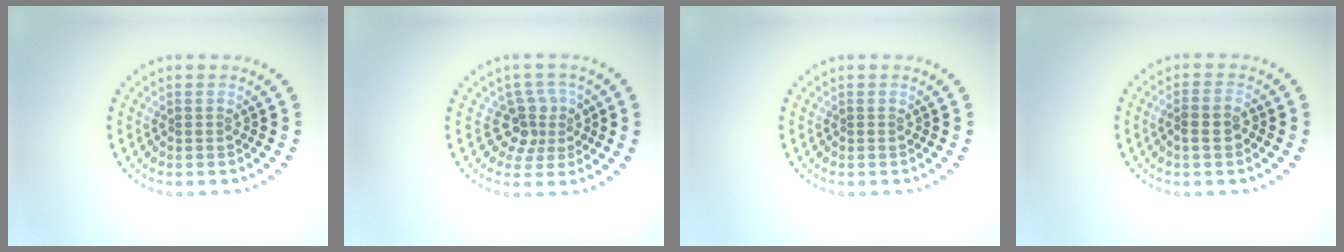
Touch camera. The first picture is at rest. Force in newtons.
{"total": 2.9, "press": 2.2, "slide": 2.0}
{"total": 0.0}
{"total": 1.6, "press": 1.4, "slide": 0.8}